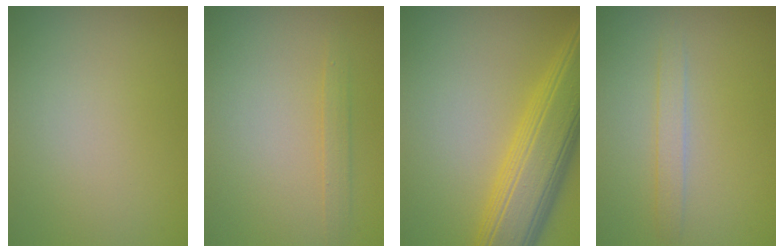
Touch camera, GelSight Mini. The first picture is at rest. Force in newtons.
{"total": 1.3, "press": 1.3, "slide": 0.2}
{"total": 9.0, "press": 9.0, "slide": 0.2}
{"total": 1.6, "press": 1.6, "slide": 0.0}